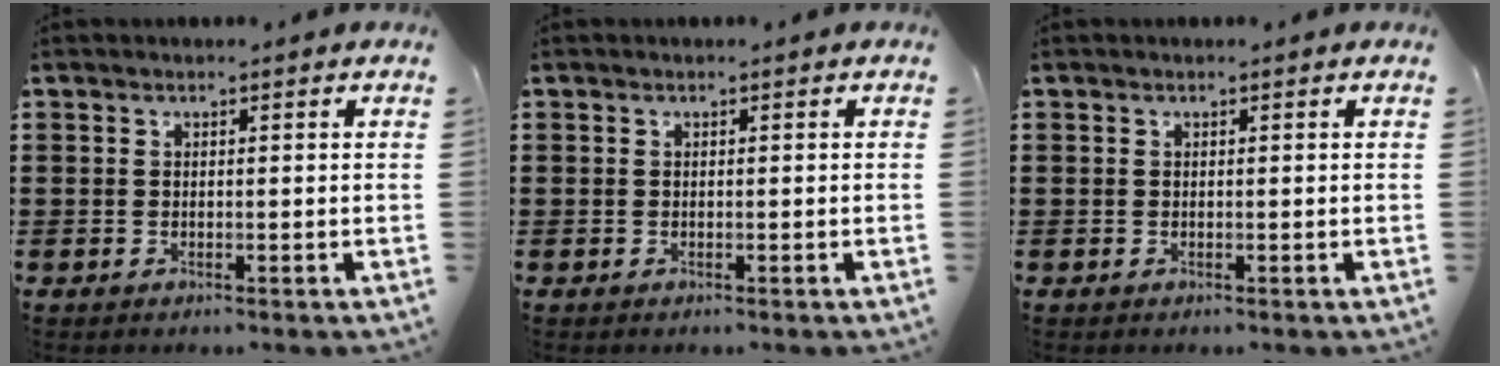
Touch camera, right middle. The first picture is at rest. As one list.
[{"total": 0.0}, {"total": 0.0}]